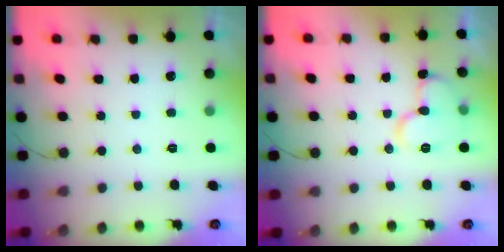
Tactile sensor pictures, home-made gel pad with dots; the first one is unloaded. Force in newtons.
{"total": 10.3, "press": 10.2, "slide": 1.3}